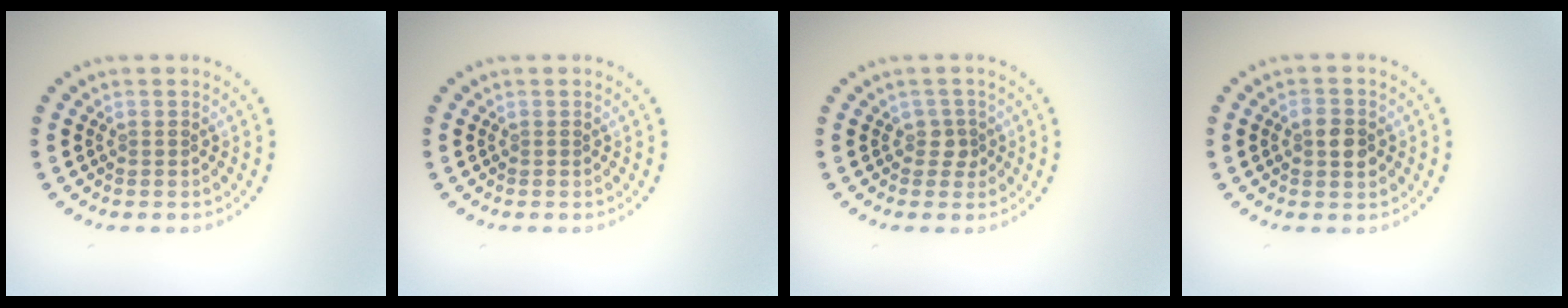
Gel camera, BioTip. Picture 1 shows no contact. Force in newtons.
{"total": 0.0}
{"total": 1.3, "press": 1.0, "slide": 0.9}
{"total": 2.6, "press": 2.6, "slide": 0.1}